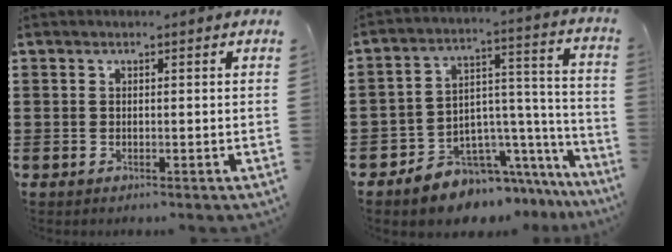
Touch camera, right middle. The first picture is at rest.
{"total": 6.5, "force": [-5.6, 3.3, -0.1], "torque": [-0.002, -0.001, -0.104]}